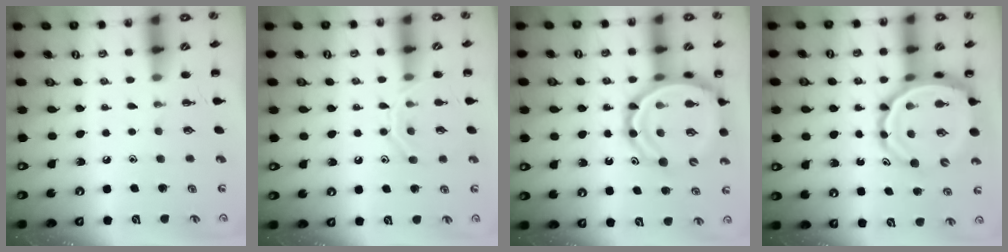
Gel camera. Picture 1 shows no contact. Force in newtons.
{"total": 10.6, "press": 10.5, "slide": 1.5}
{"total": 16.6, "press": 16.1, "slide": 4.1}
{"total": 13.2, "press": 12.7, "slide": 3.7}